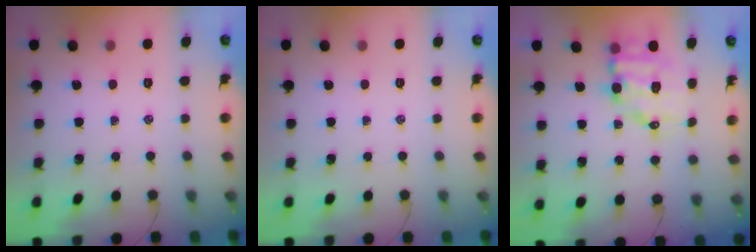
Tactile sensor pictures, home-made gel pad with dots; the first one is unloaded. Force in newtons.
{"total": 0.0}
{"total": 9.3, "press": 9.1, "slide": 2.1}